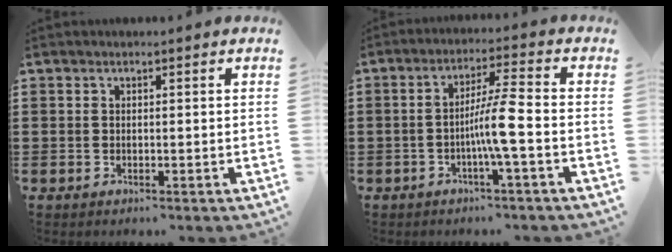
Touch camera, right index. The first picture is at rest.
{"total": 6.5, "force": [-1.8, -0.1, 6.3], "torque": [-0.118, -0.003, -0.040]}